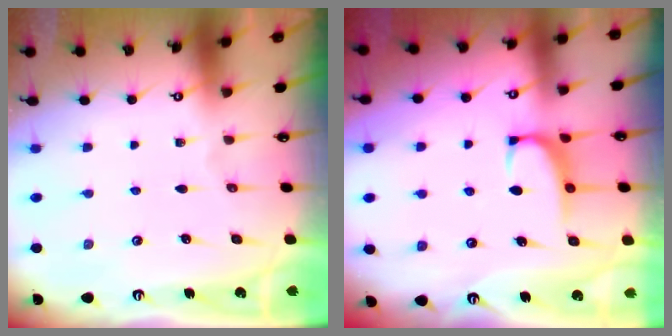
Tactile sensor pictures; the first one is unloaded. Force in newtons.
{"total": 1.4, "press": 1.2, "slide": 0.7}